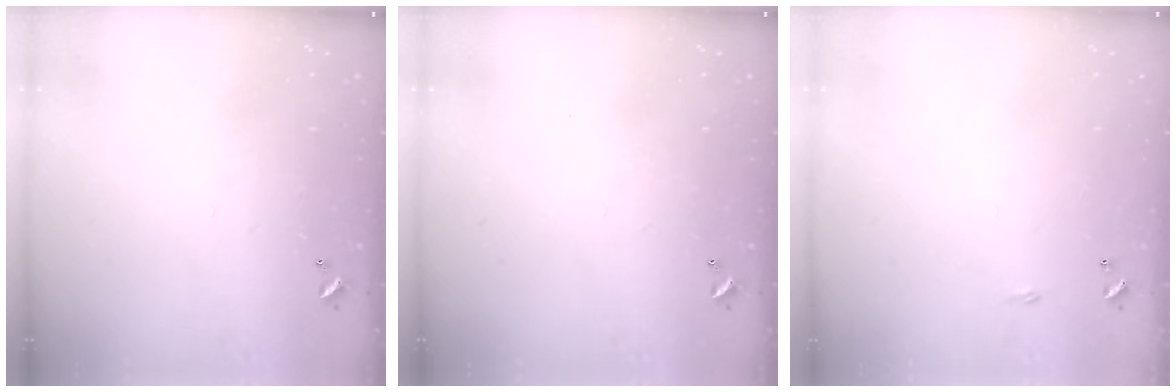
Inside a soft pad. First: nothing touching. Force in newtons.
{"total": 0.0}
{"total": 2.2, "press": 2.1, "slide": 0.4}